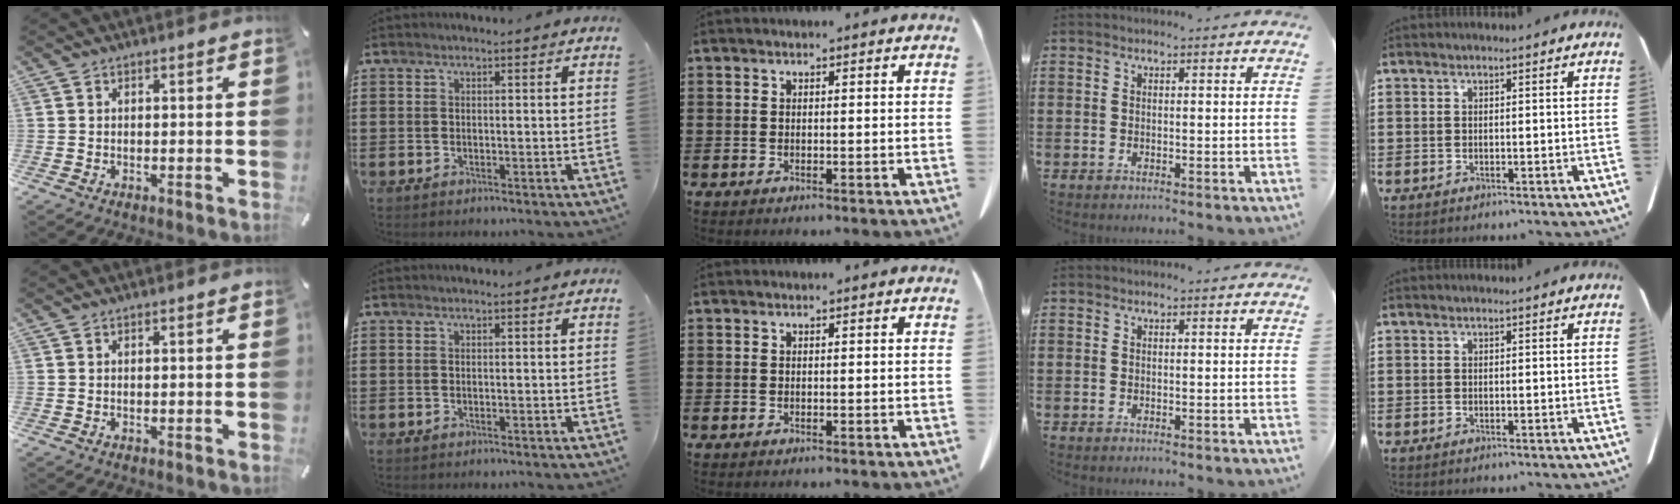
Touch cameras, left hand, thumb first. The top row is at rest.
{}